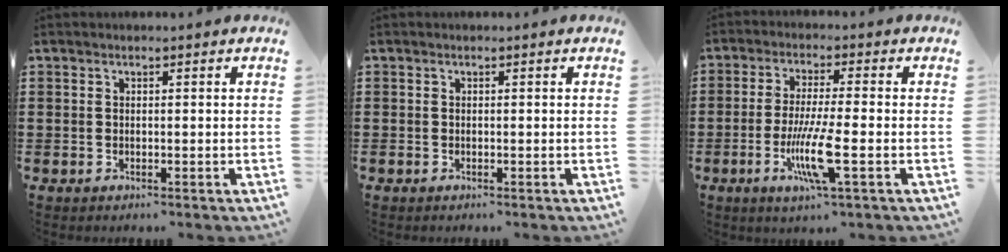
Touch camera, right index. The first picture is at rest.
{"total": 0.0}
{"total": 8.6, "force": [-2.7, 1.0, 8.2], "torque": [-0.168, -0.021, -0.052]}